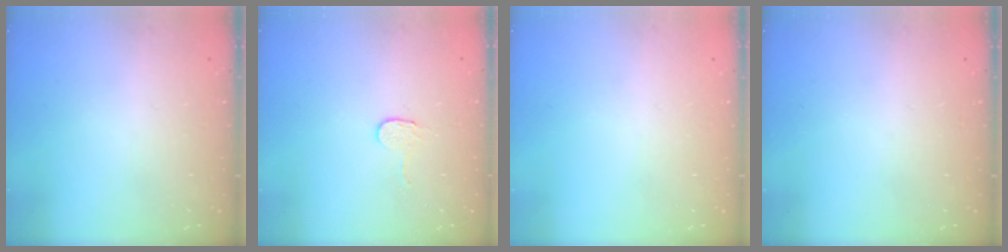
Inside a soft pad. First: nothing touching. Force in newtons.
{"total": 2.7, "press": 2.7, "slide": 0.2}
{"total": 0.0}
{"total": 0.0}